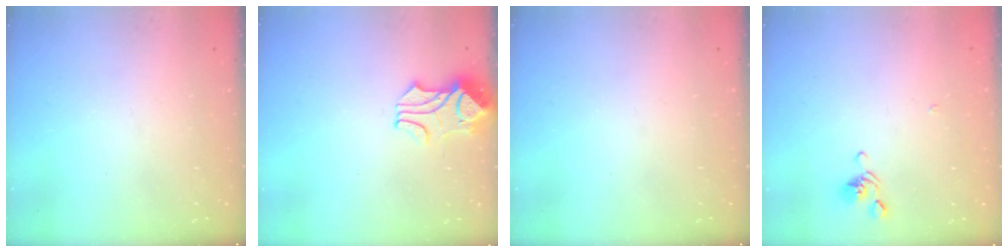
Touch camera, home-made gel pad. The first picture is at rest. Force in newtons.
{"total": 1.9, "press": 1.5, "slide": 1.1}
{"total": 0.0}
{"total": 2.6, "press": 2.6, "slide": 0.6}